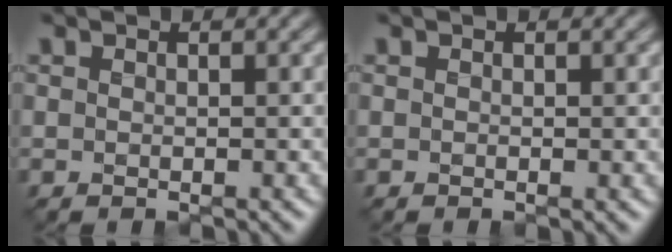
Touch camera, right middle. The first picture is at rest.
{"total": 0.0}